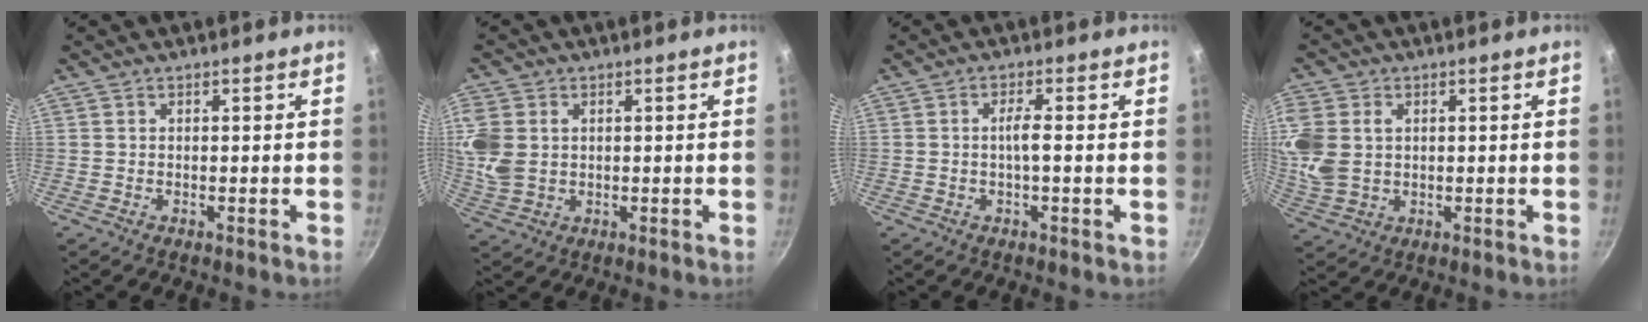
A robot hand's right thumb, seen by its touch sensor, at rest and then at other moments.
{"total": 9.1, "force": [1.5, 6.9, 5.7], "torque": [-0.123, -0.003, 0.033]}
{"total": 2.8, "force": [-0.3, 0.1, 2.8], "torque": [-0.059, 0.006, -0.008]}
{"total": 11.5, "force": [2.0, 8.7, 7.2], "torque": [-0.169, 0.005, 0.043]}